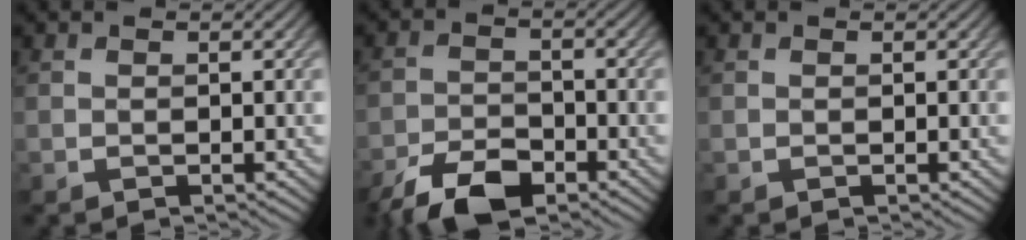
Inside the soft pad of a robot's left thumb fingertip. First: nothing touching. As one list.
[{"total": 7.0, "force": [-5.1, 2.9, 3.8], "torque": [-0.069, -0.003, -0.100]}, {"total": 0.0}]